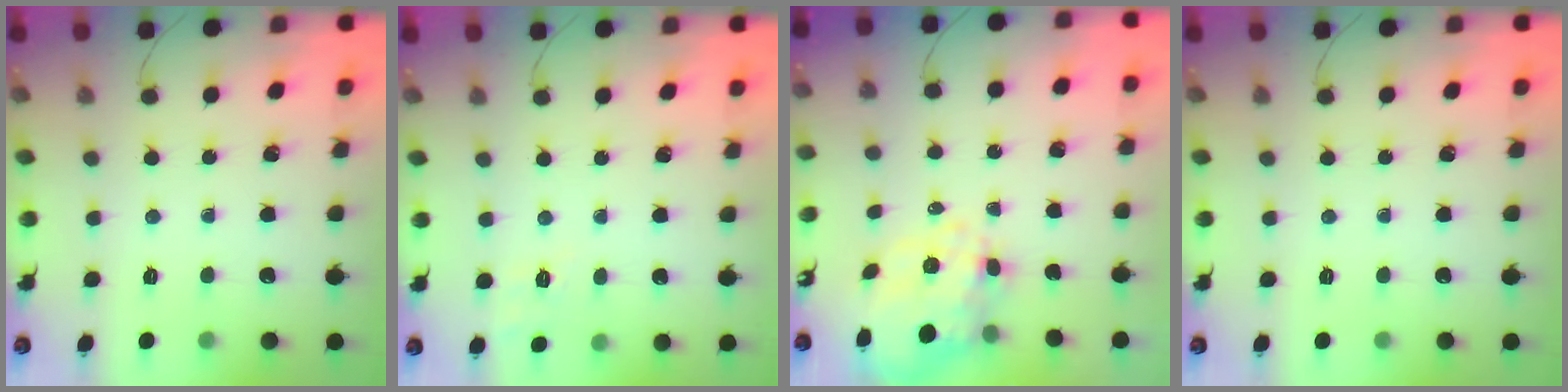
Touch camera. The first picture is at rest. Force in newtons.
{"total": 6.2, "press": 5.9, "slide": 2.1}
{"total": 12.9, "press": 12.5, "slide": 3.3}
{"total": 0.0}